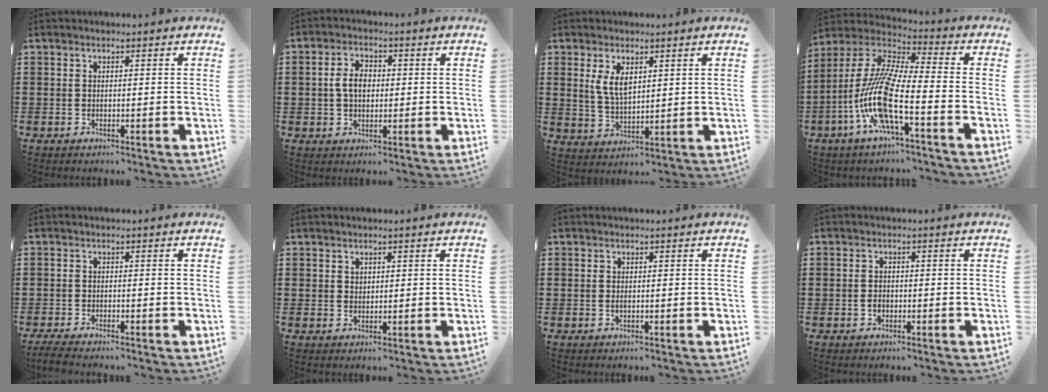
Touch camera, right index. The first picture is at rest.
{"total": 4.1, "force": [0.3, 2.5, 3.2], "torque": [-0.067, 0.011, 0.003]}
{"total": 4.5, "force": [1.9, 2.1, 3.5], "torque": [-0.074, 0.005, 0.036]}
{"total": 12.6, "force": [-5.6, 1.7, 11.1], "torque": [-0.263, -0.032, -0.120]}
{"total": 2.1, "force": [-2.0, -0.2, 0.5], "torque": [-0.017, -0.005, -0.042]}
{"total": 1.0, "force": [0.7, 0.7, 0.1], "torque": [-0.004, 0.002, 0.014]}
{"total": 0.5, "force": [-0.1, 0.3, 0.4], "torque": [-0.010, -0.001, -0.002]}
{"total": 1.4, "force": [-0.5, 0.9, 0.9], "torque": [-0.021, 0.000, -0.009]}